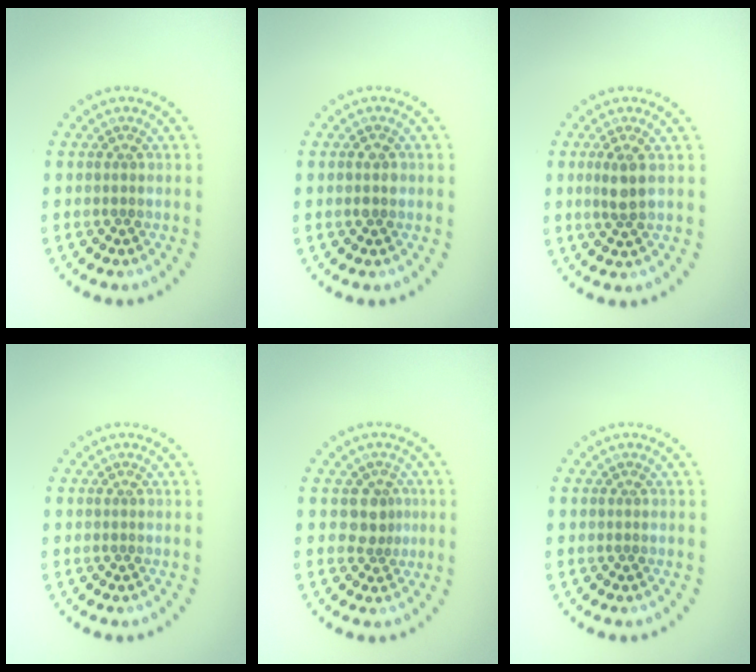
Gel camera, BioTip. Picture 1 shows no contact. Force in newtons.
{"total": 1.5, "press": 1.5, "slide": 0.1}
{"total": 2.1, "press": 1.9, "slide": 0.8}
{"total": 0.0}
{"total": 2.2, "press": 1.6, "slide": 1.4}
{"total": 0.0}